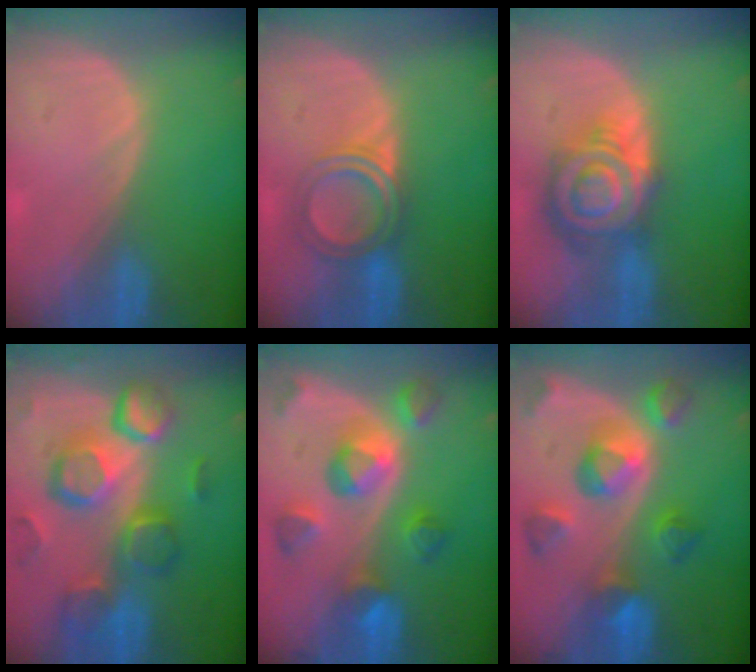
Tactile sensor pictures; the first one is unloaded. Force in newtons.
{"total": 5.1, "press": 5.0, "slide": 0.9}
{"total": 9.1, "press": 9.1, "slide": 0.5}
{"total": 12.4, "press": 10.8, "slide": 6.1}
{"total": 9.5, "press": 8.7, "slide": 4.0}
{"total": 10.0, "press": 8.9, "slide": 4.6}